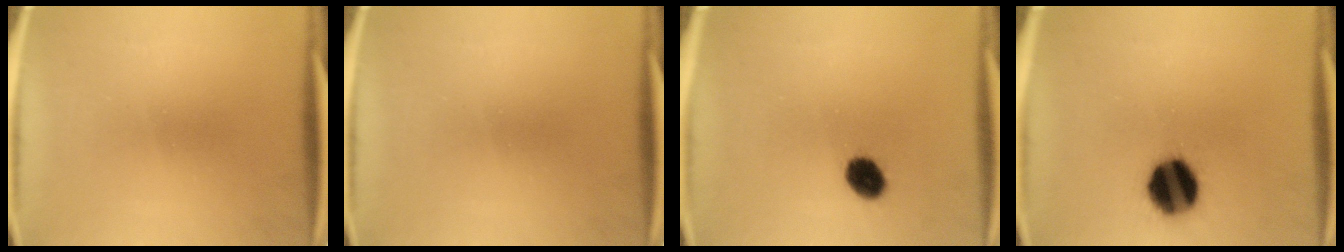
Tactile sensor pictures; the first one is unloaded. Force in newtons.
{"total": 0.0}
{"total": 5.8}
{"total": 14.3}